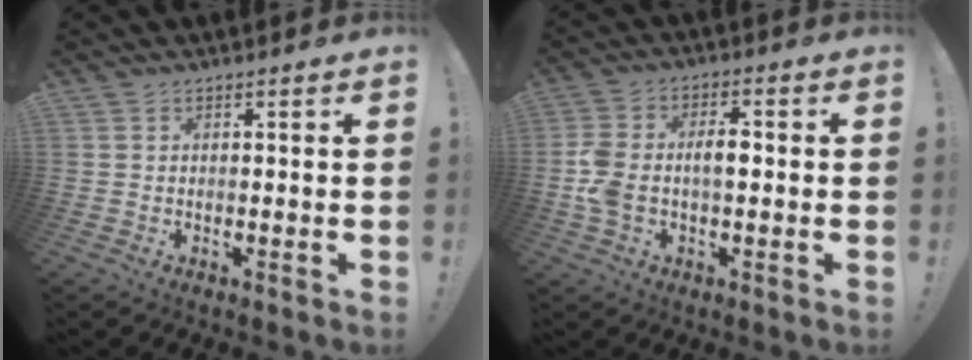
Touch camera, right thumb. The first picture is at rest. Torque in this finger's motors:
{"motor_torque": [1.31, 0.74, 1.21, -0.27, 0.26]}